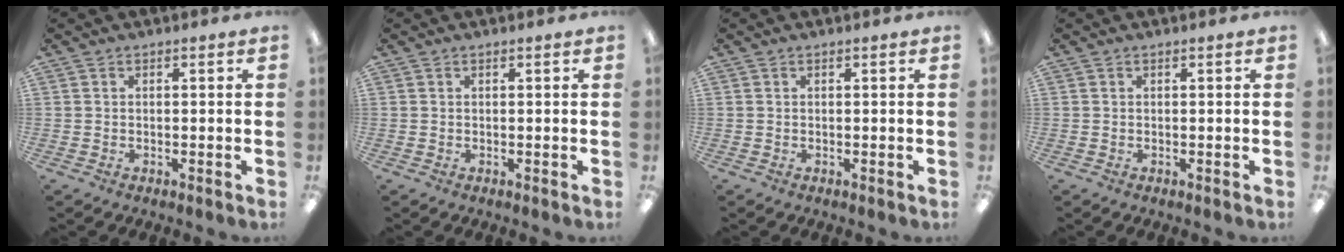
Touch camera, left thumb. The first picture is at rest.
{"total": 0.0}
{"total": 0.0}
{"total": 0.0}